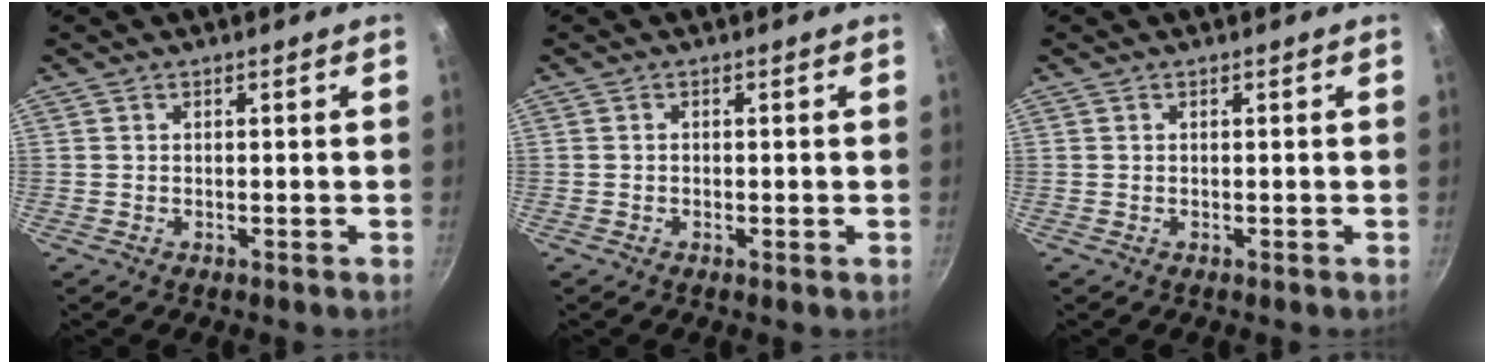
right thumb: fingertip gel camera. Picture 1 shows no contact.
{"total": 0.5, "force": [-0.2, 0.3, 0.4], "torque": [-0.006, 0.002, -0.004]}
{"total": 0.0}